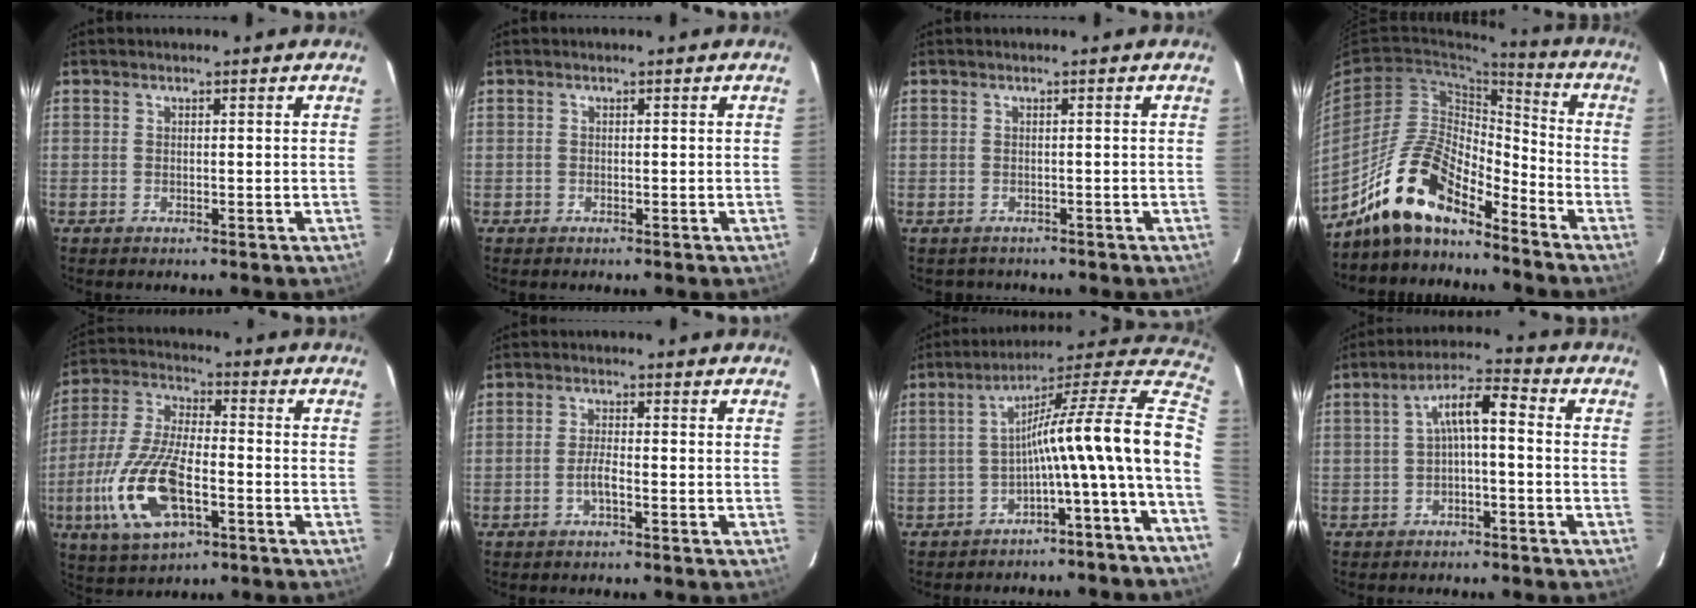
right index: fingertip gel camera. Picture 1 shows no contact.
{"total": 0.8, "force": [-0.4, 0.6, -0.1], "torque": [0.001, 0.003, -0.007]}
{"total": 1.6, "force": [-1.4, 0.8, 0.1], "torque": [-0.004, 0.003, -0.014]}
{"total": 15.6, "force": [-12.2, 4.9, 8.4], "torque": [-0.165, 0.007, -0.234]}
{"total": 16.8, "force": [-5.8, 7.0, 14.2], "torque": [-0.313, -0.011, -0.107]}
{"total": 2.4, "force": [-1.2, 0.4, 2.1], "torque": [-0.045, 0.002, -0.025]}
{"total": 15.7, "force": [-2.5, -1.0, 15.5], "torque": [-0.187, -0.002, -0.049]}
{"total": 6.1, "force": [-1.1, 1.6, 5.8], "torque": [-0.114, 0.022, -0.017]}